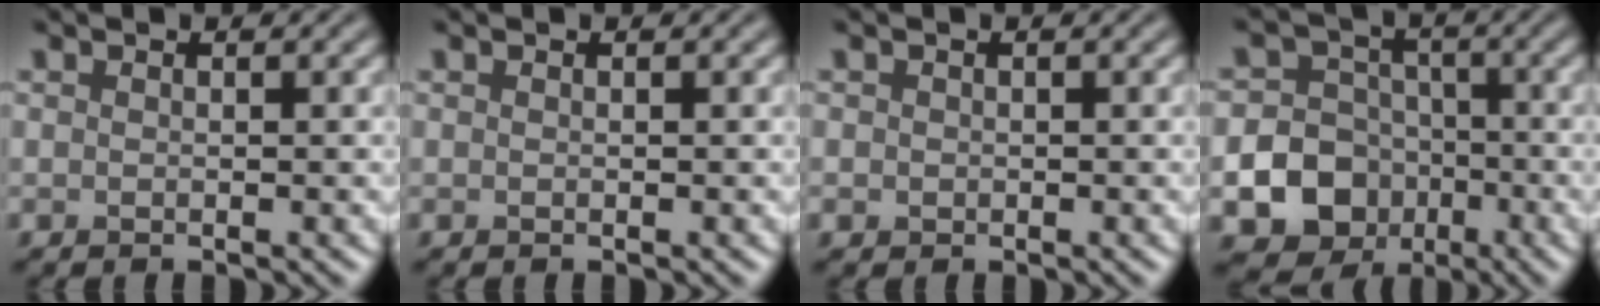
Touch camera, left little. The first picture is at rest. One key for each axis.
{"total": 0.0}
{"total": 0.6, "fx": 0.0, "fy": 0.6, "fz": 0.1, "tx": 0.003, "ty": -0.002, "tz": -0.002}
{"total": 19.0, "fx": -6.7, "fy": 17.4, "fz": 3.5, "tx": -0.103, "ty": -0.055, "tz": -0.129}